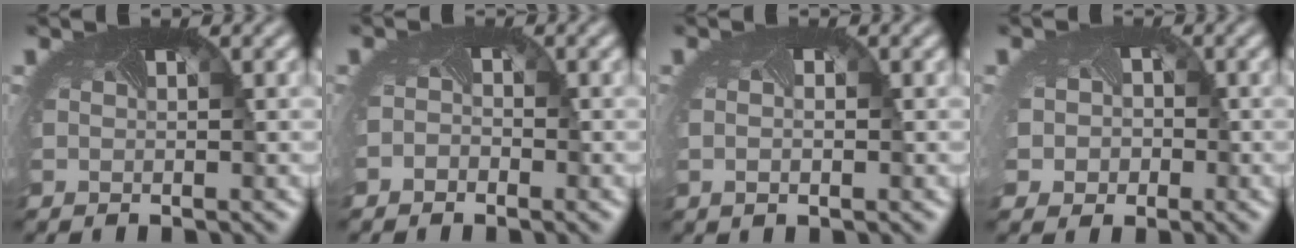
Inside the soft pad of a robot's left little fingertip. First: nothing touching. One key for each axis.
{"total": 0.7, "fx": -0.6, "fy": 0.3, "fz": -0.3, "tx": 0.003, "ty": -0.009, "tz": -0.013}
{"total": 0.8, "fx": -0.2, "fy": 0.3, "fz": 0.7, "tx": -0.018, "ty": -0.007, "tz": 0.000}
{"total": 4.1, "fx": -0.8, "fy": 3.7, "fz": 1.6, "tx": -0.027, "ty": -0.013, "tz": -0.021}